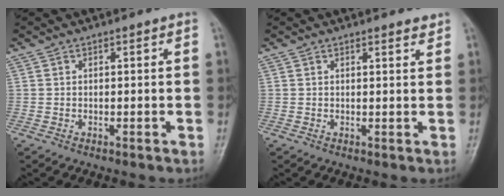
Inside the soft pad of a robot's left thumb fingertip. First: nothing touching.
{"total": 1.7, "force": [1.5, 0.4, 0.7], "torque": [-0.004, -0.008, 0.020]}